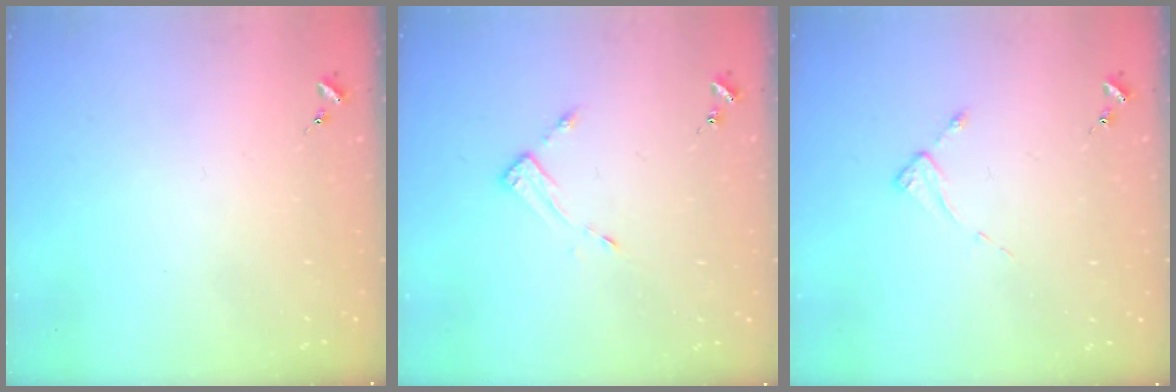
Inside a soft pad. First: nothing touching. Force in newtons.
{"total": 3.1, "press": 3.1, "slide": 0.3}
{"total": 2.6, "press": 2.6, "slide": 0.2}